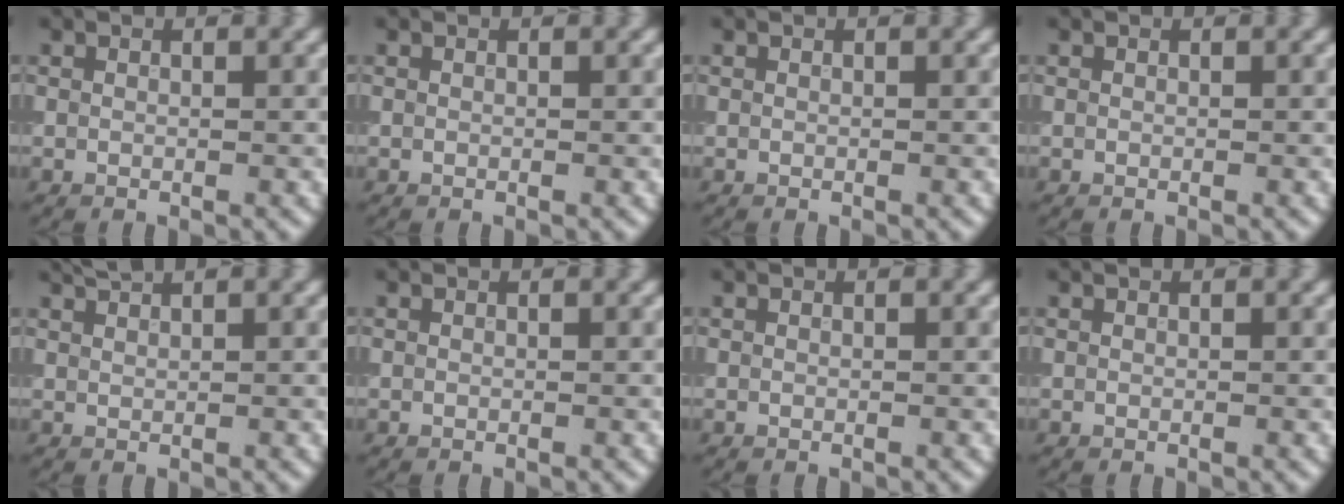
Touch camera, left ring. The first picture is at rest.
{"total": 0.0}
{"total": 0.0}
{"total": 0.0}
{"total": 1.3, "force": [1.2, 0.2, 0.5], "torque": [-0.008, 0.001, 0.021]}
{"total": 0.0}
{"total": 0.0}
{"total": 0.0}